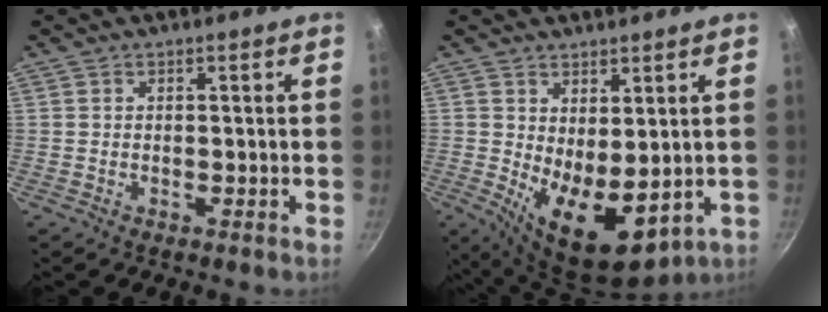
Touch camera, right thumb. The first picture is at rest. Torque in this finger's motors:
{"motor_torque": [-0.10, 1.04, 0.36, -0.34, 0.16]}